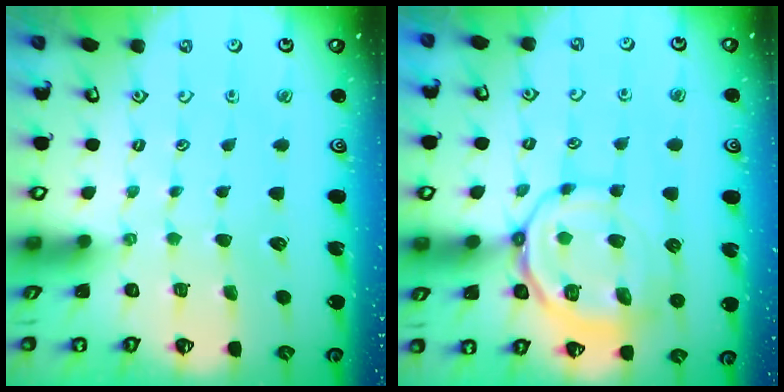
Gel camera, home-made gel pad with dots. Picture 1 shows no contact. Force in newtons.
{"total": 13.0, "press": 12.9, "slide": 1.3}